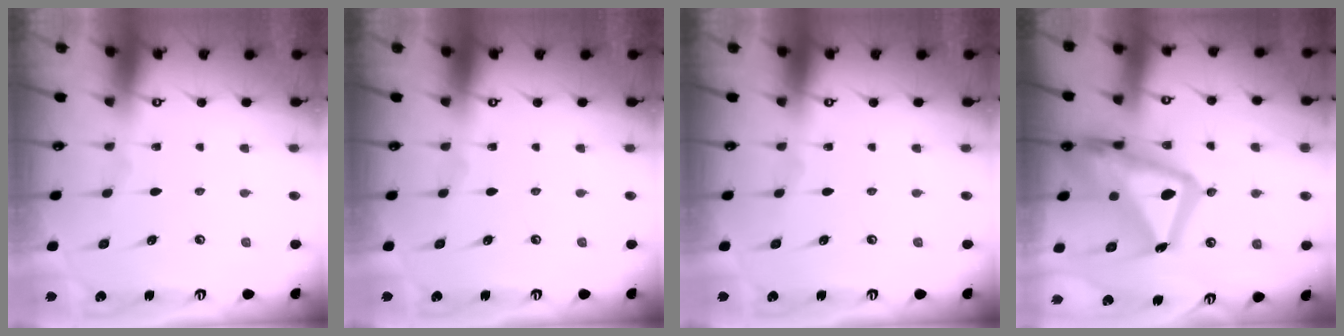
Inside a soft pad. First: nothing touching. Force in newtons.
{"total": 0.0}
{"total": 0.0}
{"total": 22.5, "press": 22.4, "slide": 2.1}